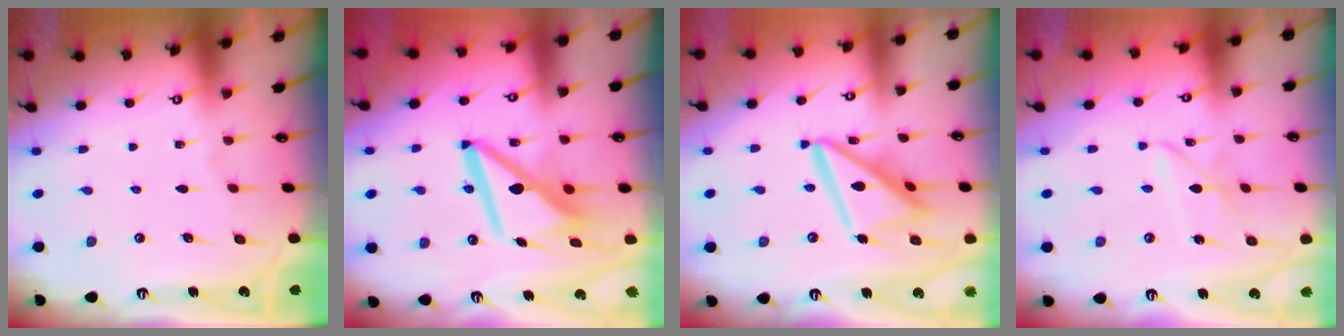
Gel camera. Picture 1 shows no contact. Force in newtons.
{"total": 12.4, "press": 12.3, "slide": 1.2}
{"total": 15.4, "press": 15.3, "slide": 1.6}
{"total": 4.3, "press": 4.2, "slide": 0.4}